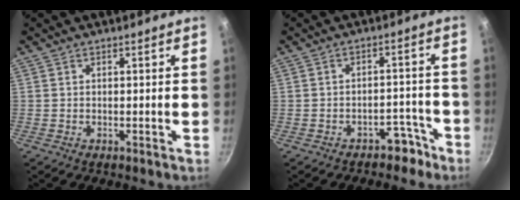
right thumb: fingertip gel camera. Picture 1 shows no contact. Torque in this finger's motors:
{"motor_torque": [0.58, -0.08, 0.43, -0.97, 0.00]}